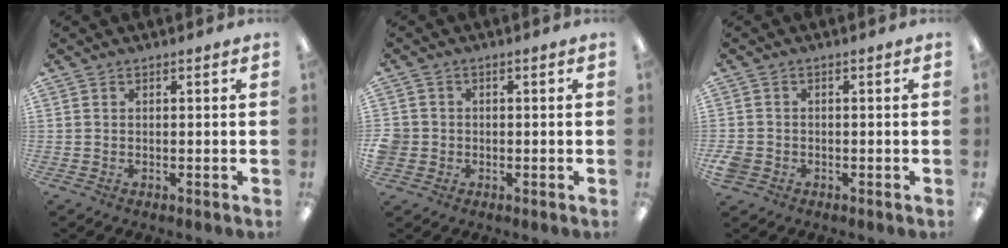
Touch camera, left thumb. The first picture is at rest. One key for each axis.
{"total": 3.3, "fx": -0.5, "fy": 3.2, "fz": 0.7, "tx": -0.013, "ty": 0.005, "tz": -0.008}
{"total": 2.7, "fx": -1.4, "fy": 2.2, "fz": 0.7, "tx": -0.017, "ty": 0.002, "tz": -0.026}